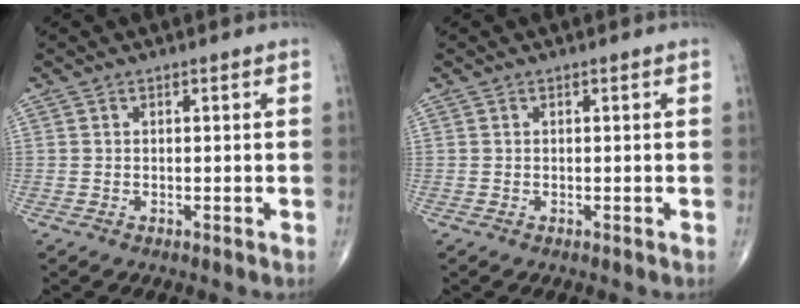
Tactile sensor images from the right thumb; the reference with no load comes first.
{"total": 0.0}